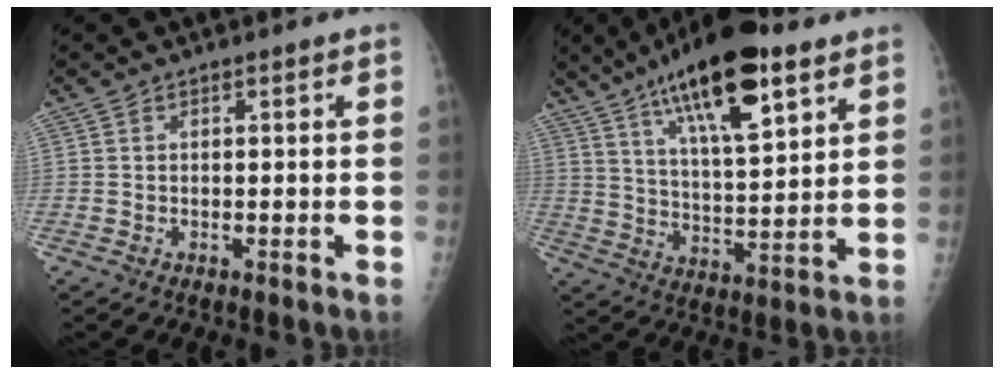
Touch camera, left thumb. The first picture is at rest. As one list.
[{"total": 19.9, "force": [11.1, 6.3, 15.3], "torque": [-0.235, -0.033, 0.186]}]